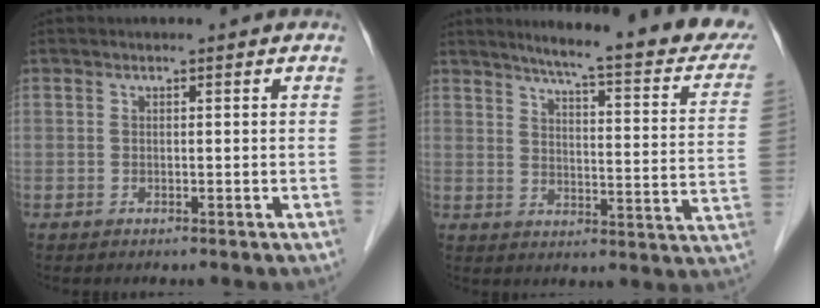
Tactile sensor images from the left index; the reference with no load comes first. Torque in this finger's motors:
{"motor_torque": [0.41, -0.38, 0.17, 0.10]}